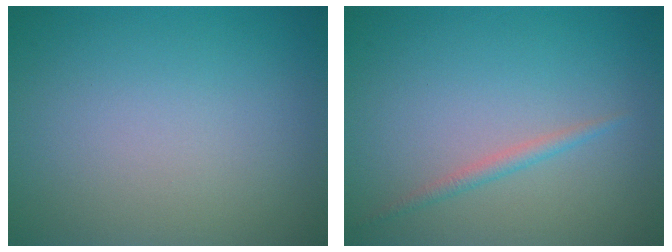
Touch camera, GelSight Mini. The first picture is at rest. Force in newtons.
{"total": 1.2, "press": 1.2, "slide": 0.1}